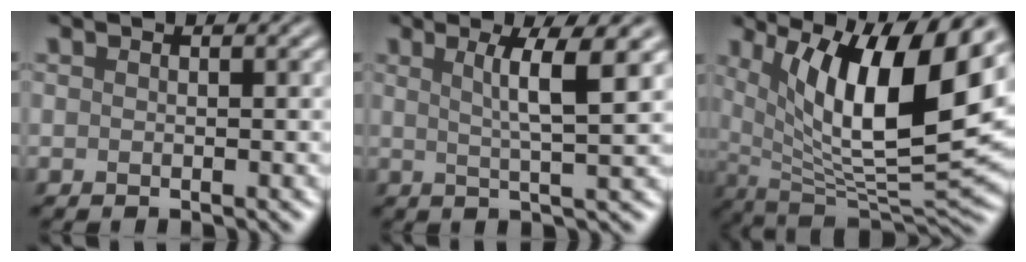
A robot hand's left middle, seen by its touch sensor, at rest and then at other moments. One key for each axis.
{"total": 4.3, "fx": 1.7, "fy": 0.4, "fz": 4.0, "tx": -0.064, "ty": 0.002, "tz": 0.032}
{"total": 13.6, "fx": 5.4, "fy": 4.1, "fz": 11.7, "tx": -0.184, "ty": -0.001, "tz": 0.095}